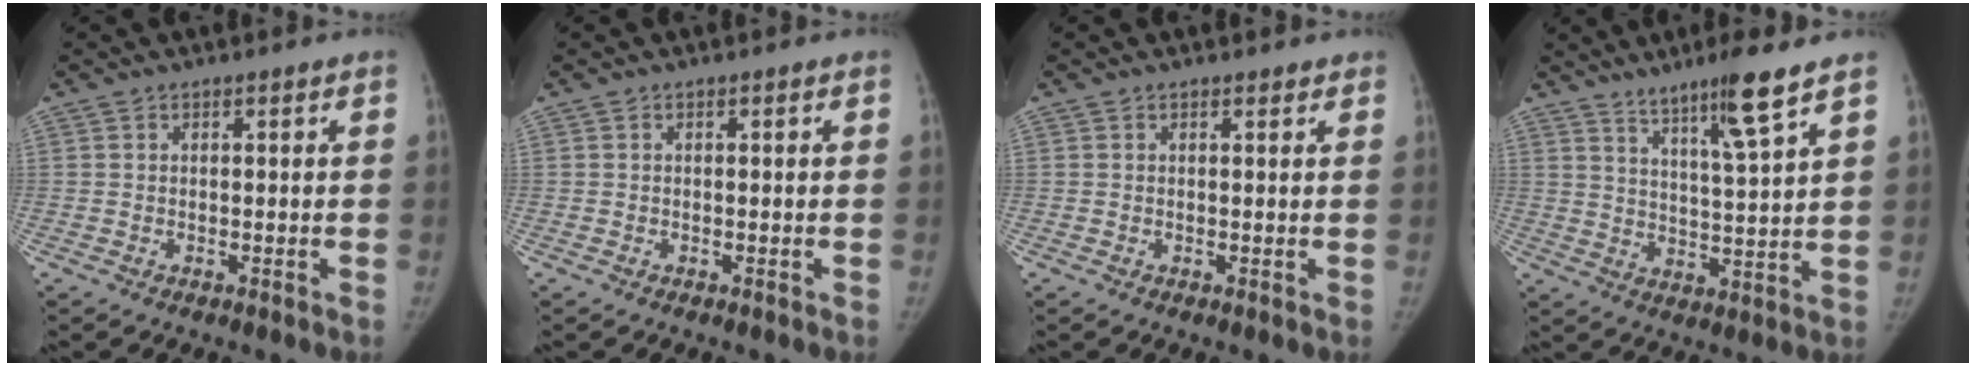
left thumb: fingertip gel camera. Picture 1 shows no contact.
{"total": 0.0}
{"total": 0.9, "force": [0.7, 0.4, 0.2], "torque": [-0.001, -0.004, 0.008]}
{"total": 9.6, "force": [6.7, -0.1, 7.0], "torque": [-0.115, -0.045, 0.117]}